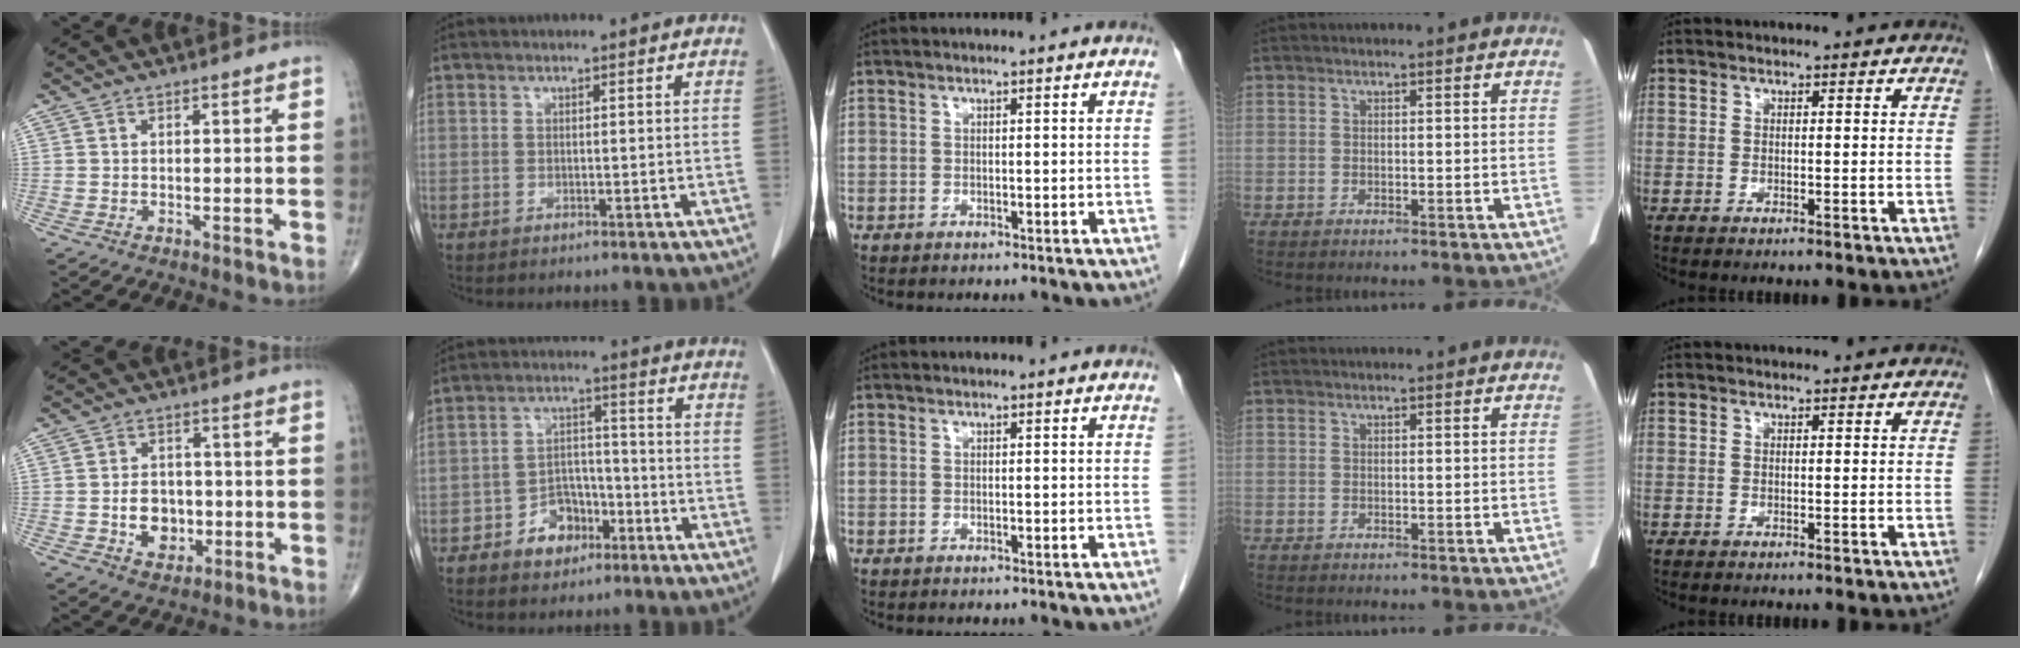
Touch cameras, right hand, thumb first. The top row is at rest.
{"thumb": {"total": 7.2, "force": [-1.4, 5.6, 4.4], "torque": [-0.041, 0.010, -0.018]}, "index": {"total": 6.5, "force": [-3.4, 4.7, 2.9], "torque": [-0.046, 0.023, -0.048]}}